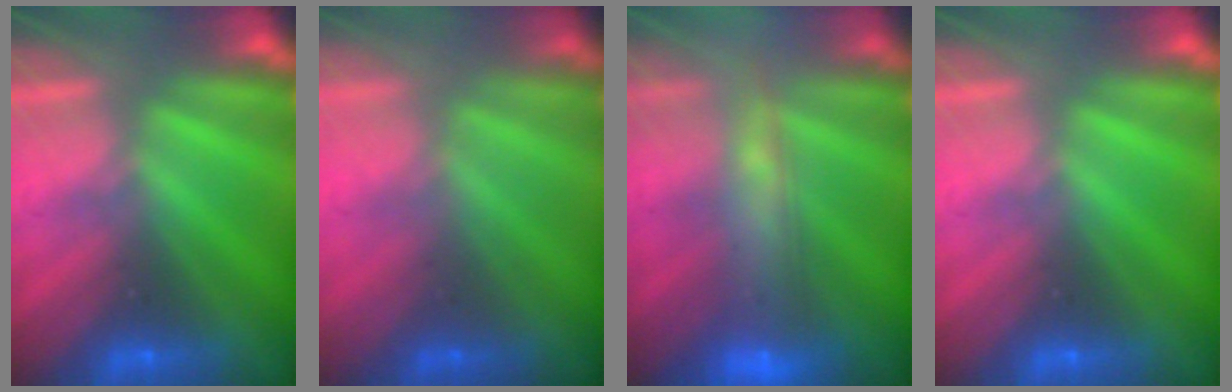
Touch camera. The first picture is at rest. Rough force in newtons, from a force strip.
{"total": 1.1}
{"total": 8.0}
{"total": 0.0}